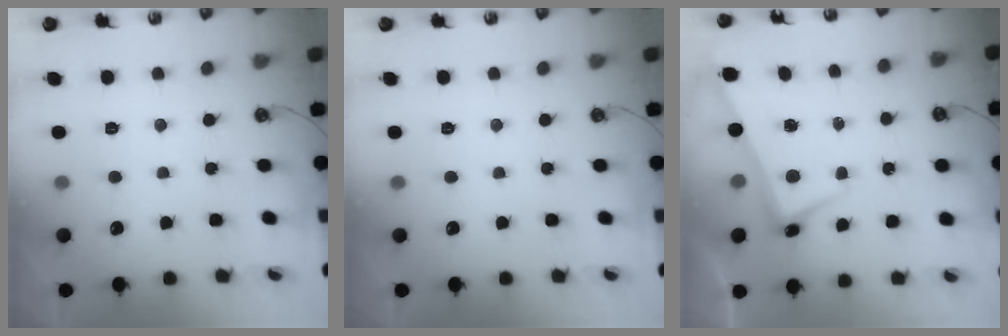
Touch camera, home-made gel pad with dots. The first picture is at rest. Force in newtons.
{"total": 0.0}
{"total": 2.6, "press": 2.5, "slide": 0.6}